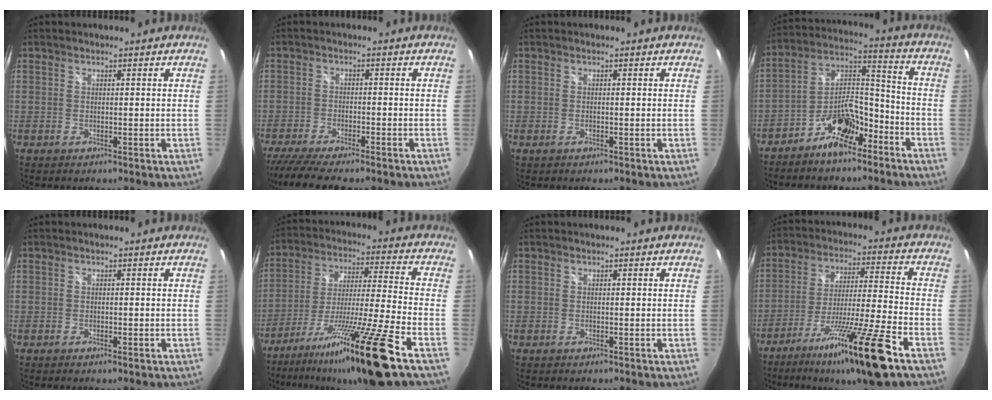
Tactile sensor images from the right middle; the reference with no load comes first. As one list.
[{"total": 9.4, "force": [-7.9, 0.7, 5.0], "torque": [-0.115, -0.032, -0.132]}, {"total": 0.6, "force": [-0.4, 0.0, 0.5], "torque": [-0.008, 0.001, -0.007]}, {"total": 10.3, "force": [-7.1, 4.2, 6.1], "torque": [-0.115, 0.039, -0.122]}, {"total": 0.6, "force": [0.0, 0.2, 0.6], "torque": [-0.007, 0.000, -0.002]}, {"total": 20.3, "force": [-13.7, -2.3, 14.8], "torque": [-0.270, -0.037, -0.234]}, {"total": 0.0}, {"total": 17.3, "force": [-11.1, -1.2, 13.2], "torque": [-0.246, -0.036, -0.187]}]